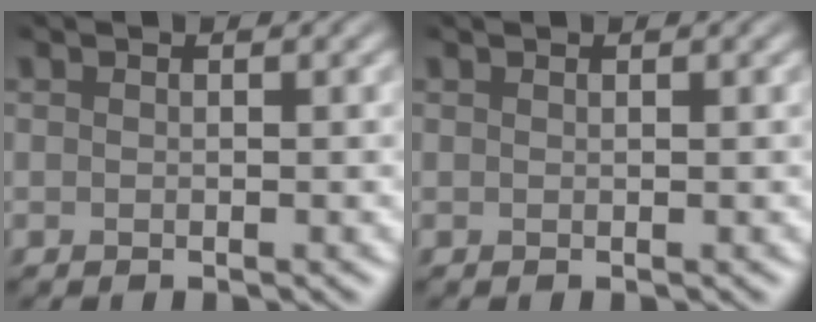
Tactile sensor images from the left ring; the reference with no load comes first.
{"total": 0.0}